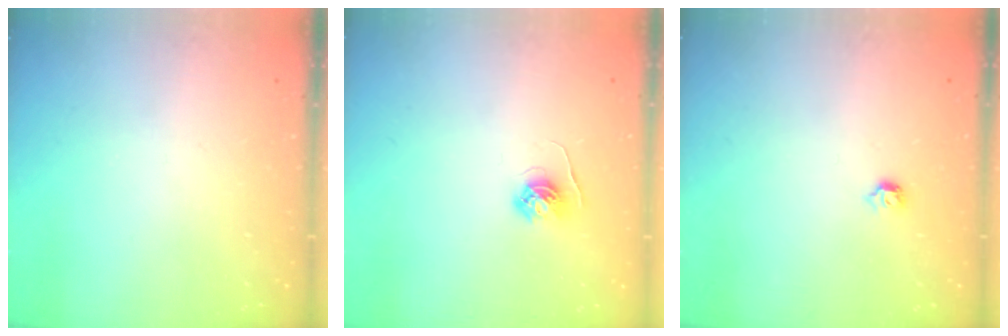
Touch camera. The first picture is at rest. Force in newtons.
{"total": 4.8, "press": 4.7, "slide": 0.5}
{"total": 4.0, "press": 4.0, "slide": 0.8}